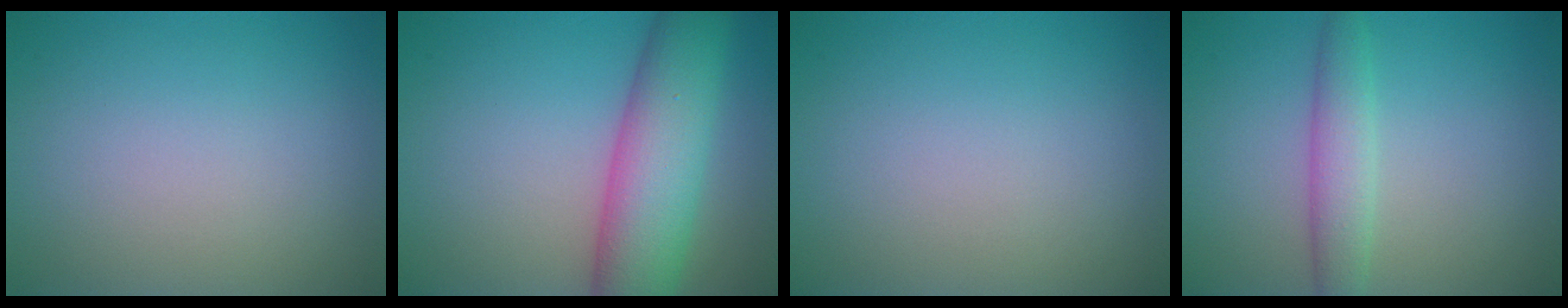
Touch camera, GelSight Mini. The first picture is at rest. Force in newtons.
{"total": 8.9, "press": 8.9, "slide": 0.3}
{"total": 0.0}
{"total": 2.4, "press": 2.4, "slide": 0.2}